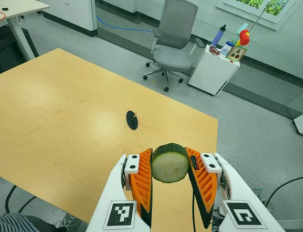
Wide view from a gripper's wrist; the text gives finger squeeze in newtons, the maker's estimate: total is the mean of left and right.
{"total": 11.0, "left": 10.8, "right": 11.3}